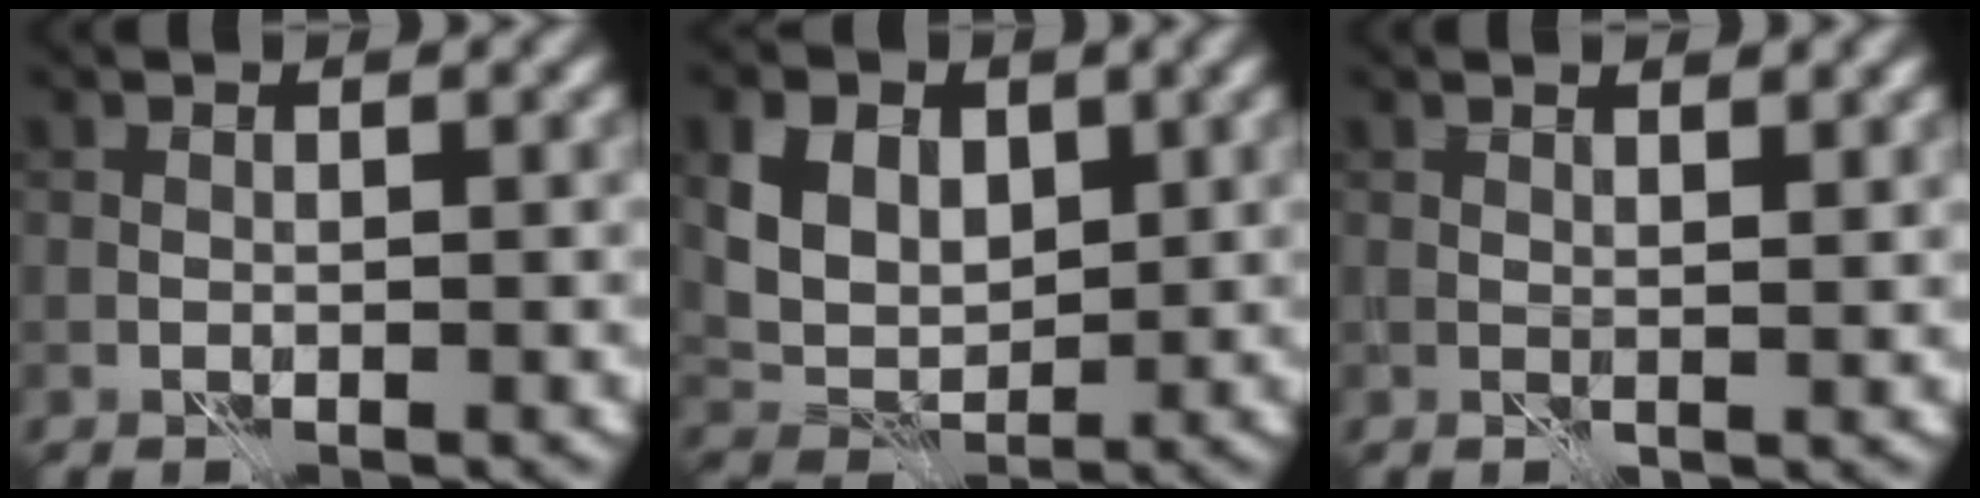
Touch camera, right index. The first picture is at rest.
{"total": 5.2, "force": [2.2, 3.7, 3.0], "torque": [-0.066, -0.004, 0.035]}
{"total": 1.5, "force": [1.1, 0.3, 0.9], "torque": [-0.014, -0.001, 0.017]}